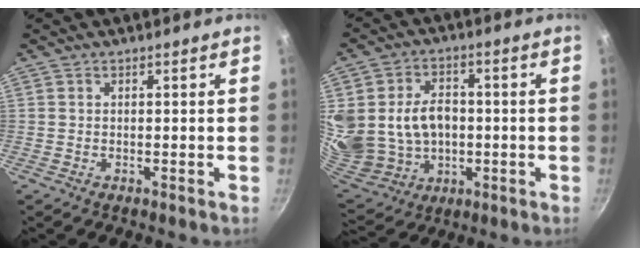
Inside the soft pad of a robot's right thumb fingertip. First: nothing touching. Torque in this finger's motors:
{"motor_torque": [-0.24, 1.14, 0.83, 0.81, 0.13]}